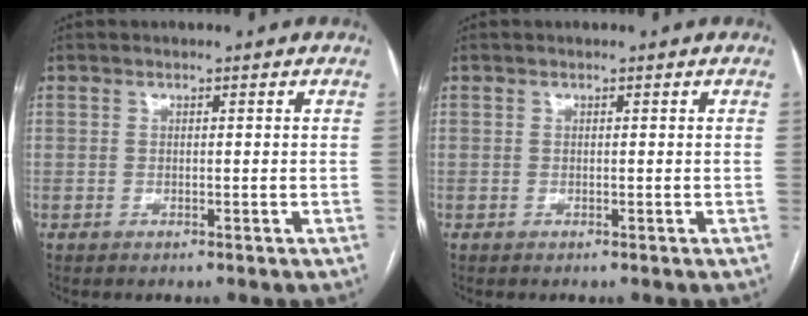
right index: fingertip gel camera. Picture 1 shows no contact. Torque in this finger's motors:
{"motor_torque": [0.00, 0.00, 0.00, 0.00]}